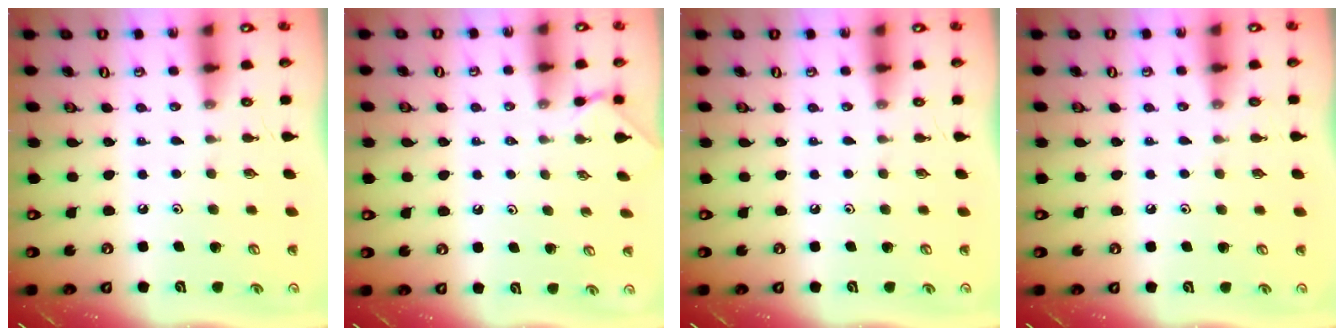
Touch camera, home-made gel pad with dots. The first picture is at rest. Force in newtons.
{"total": 1.4, "press": 1.4, "slide": 0.2}
{"total": 0.0}
{"total": 2.4, "press": 2.4, "slide": 0.4}